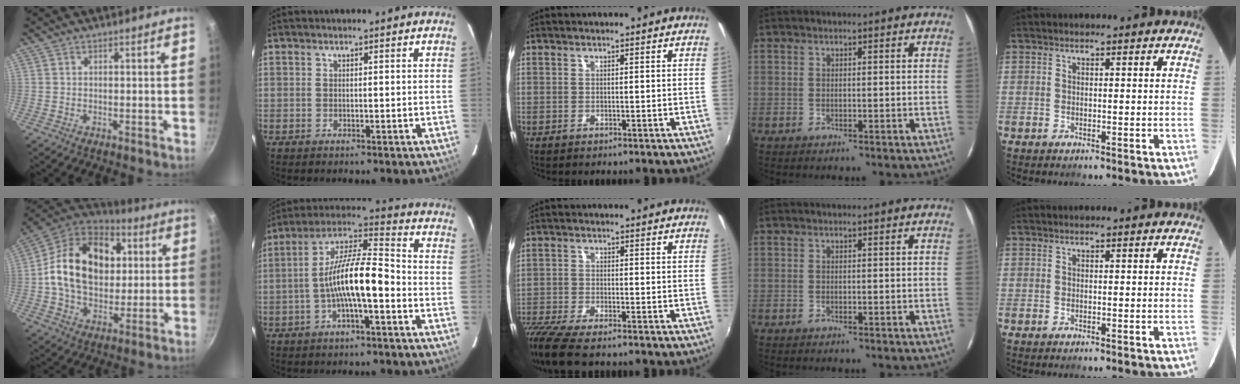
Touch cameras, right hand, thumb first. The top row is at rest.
{"thumb": {"total": 22.1, "force": [3.5, 15.7, 15.1], "torque": [-0.229, 0.018, 0.046]}, "index": {"total": 11.7, "force": [-3.4, 3.0, 10.8], "torque": [-0.203, 0.017, -0.062]}, "middle": {"total": 10.5, "force": [-8.6, 1.8, 5.6], "torque": [-0.141, -0.044, -0.157]}}